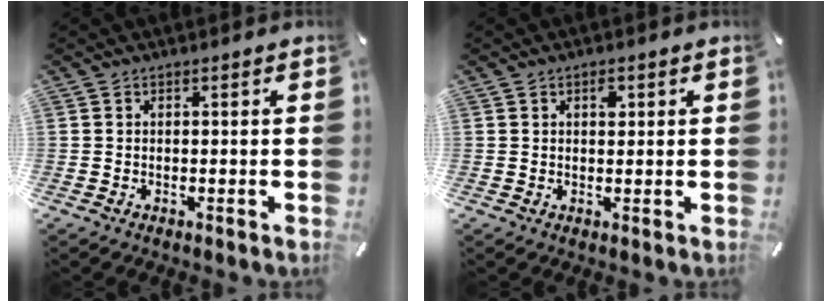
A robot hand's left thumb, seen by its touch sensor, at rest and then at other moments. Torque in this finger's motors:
{"motor_torque": [0.49, 0.59, 0.21, -0.25, 0.00]}